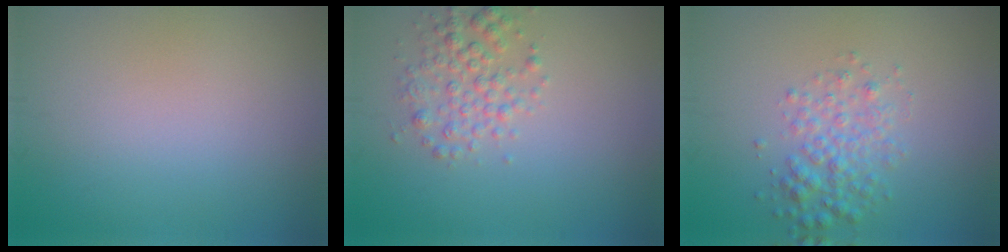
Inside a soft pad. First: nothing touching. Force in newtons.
{"total": 2.7, "press": 2.7, "slide": 0.0}
{"total": 3.0, "press": 3.0, "slide": 0.1}